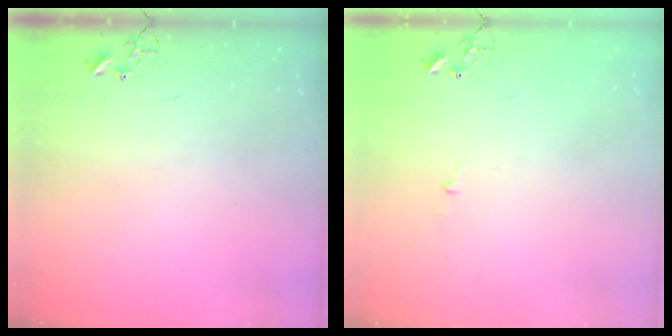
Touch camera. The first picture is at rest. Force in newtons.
{"total": 2.7, "press": 2.7, "slide": 0.3}